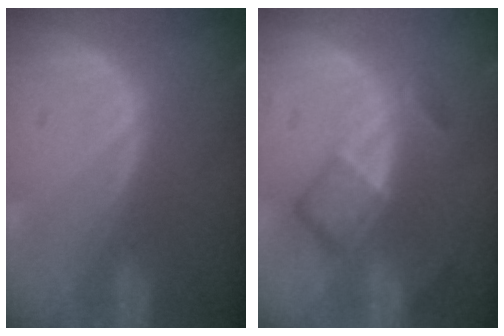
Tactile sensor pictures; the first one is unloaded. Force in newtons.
{"total": 6.9, "press": 5.9, "slide": 3.6}